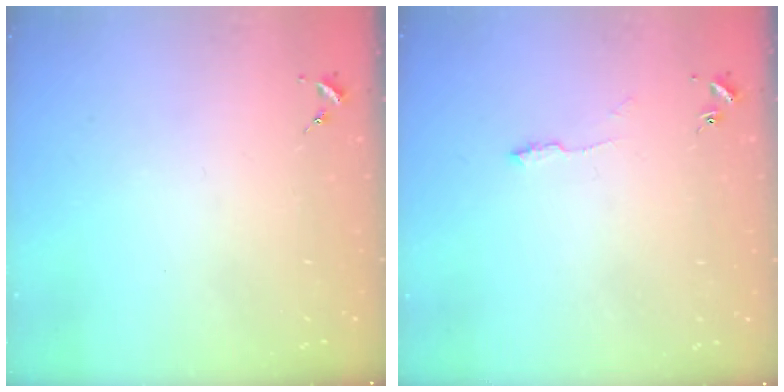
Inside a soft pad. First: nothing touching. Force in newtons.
{"total": 4.1, "press": 4.0, "slide": 0.6}